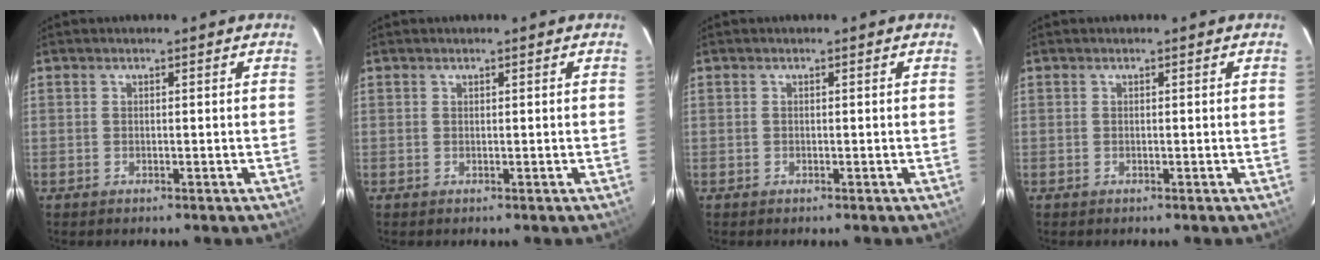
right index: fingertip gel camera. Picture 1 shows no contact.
{"total": 0.0}
{"total": 0.0}
{"total": 0.0}